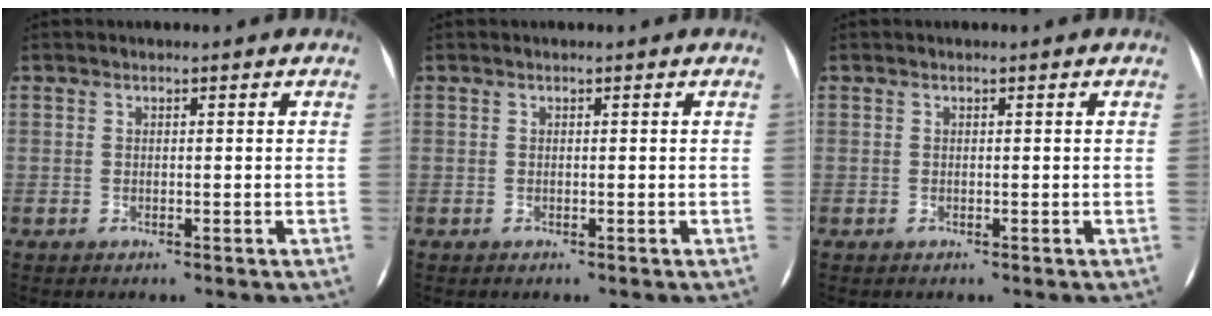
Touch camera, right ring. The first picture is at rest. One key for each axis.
{"total": 0.0}
{"total": 0.0}